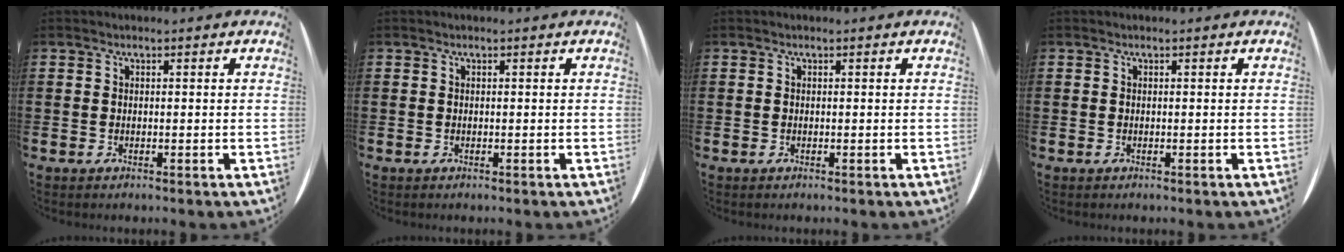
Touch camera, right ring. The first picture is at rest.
{"total": 0.0}
{"total": 0.0}
{"total": 0.0}